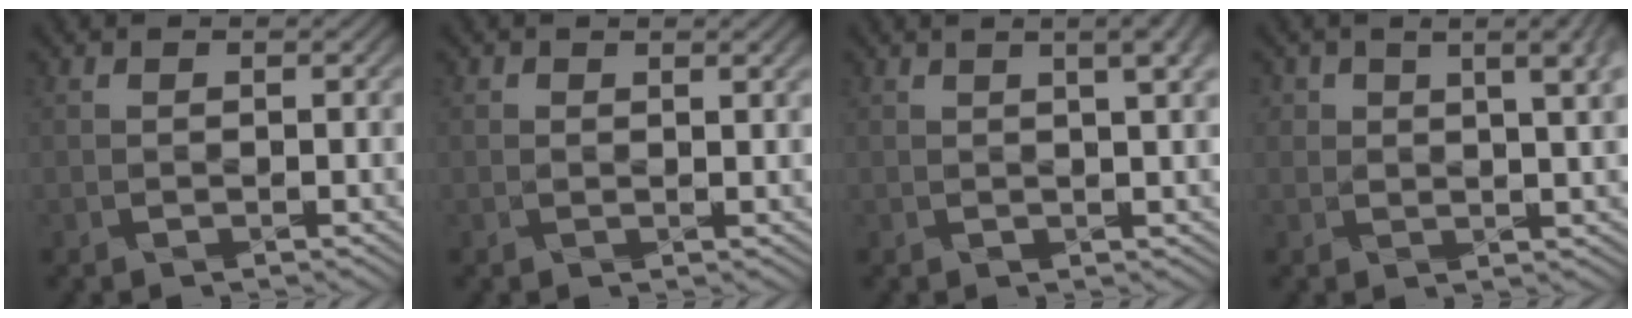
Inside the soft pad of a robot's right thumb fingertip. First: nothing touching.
{"total": 1.1, "force": [0.7, 0.5, 0.7], "torque": [-0.009, 0.000, 0.013]}
{"total": 4.9, "force": [2.1, 1.4, 4.2], "torque": [-0.045, 0.013, 0.016]}
{"total": 6.5, "force": [3.1, 2.8, 5.0], "torque": [-0.070, 0.010, 0.040]}